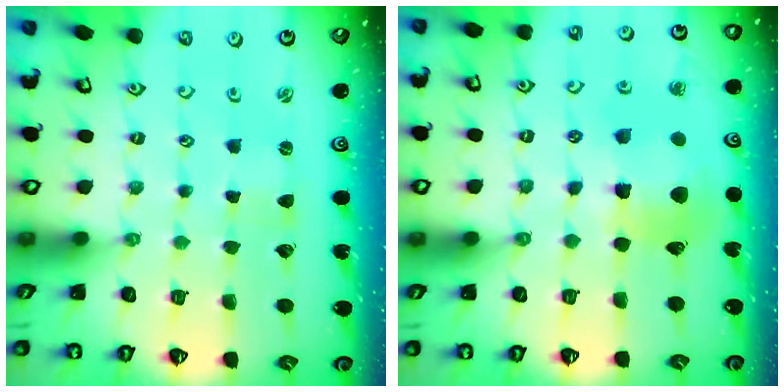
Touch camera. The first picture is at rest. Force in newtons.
{"total": 12.0, "press": 11.8, "slide": 1.7}